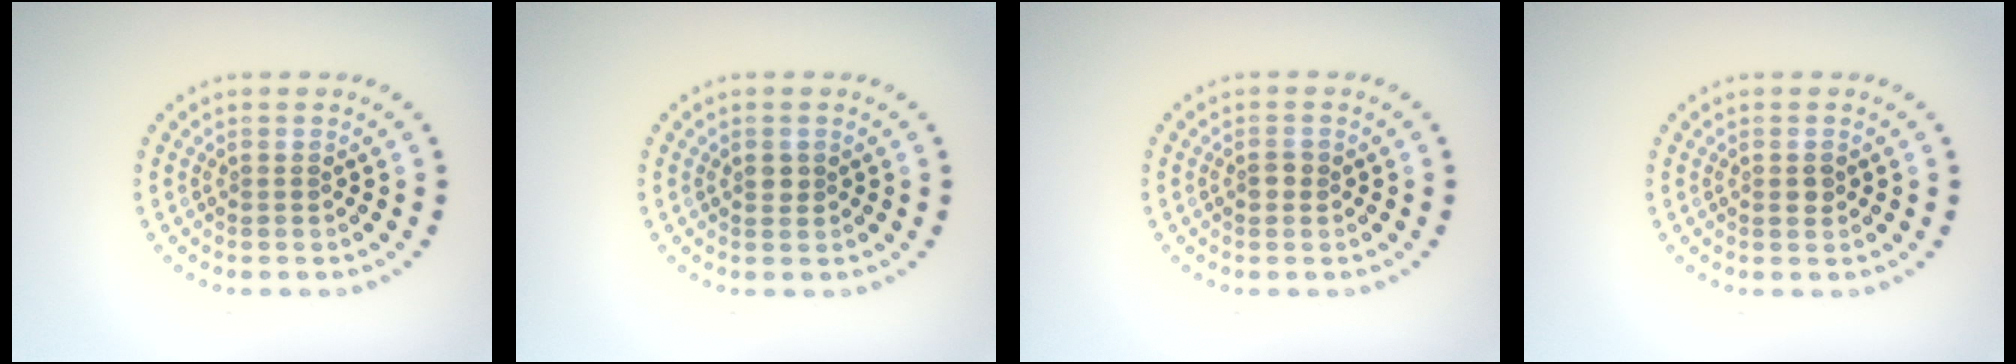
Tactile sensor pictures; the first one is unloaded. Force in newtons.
{"total": 1.0, "press": 1.0, "slide": 0.4}
{"total": 1.1, "press": 1.1, "slide": 0.1}
{"total": 1.0, "press": 1.0, "slide": 0.2}